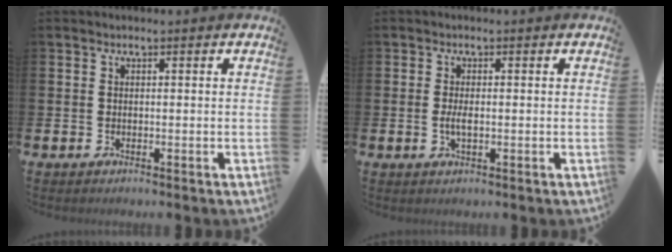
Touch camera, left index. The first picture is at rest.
{"total": 2.1, "force": [-0.2, 0.8, 1.9], "torque": [-0.030, -0.001, -0.005]}